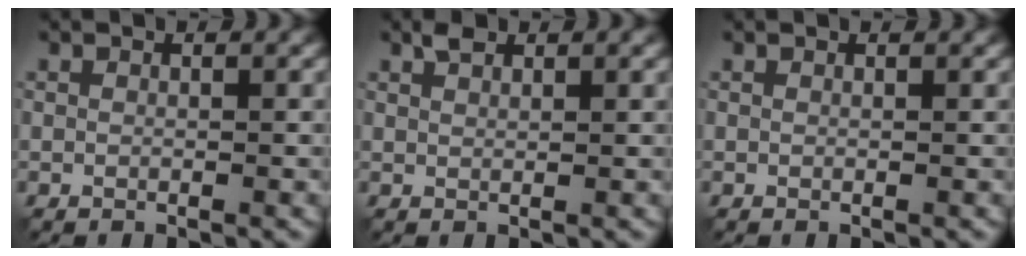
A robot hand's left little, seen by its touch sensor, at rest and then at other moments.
{"total": 1.5, "force": [1.1, 0.5, 0.9], "torque": [-0.019, 0.003, 0.021]}
{"total": 0.6, "force": [0.6, 0.0, 0.2], "torque": [-0.002, 0.001, 0.007]}